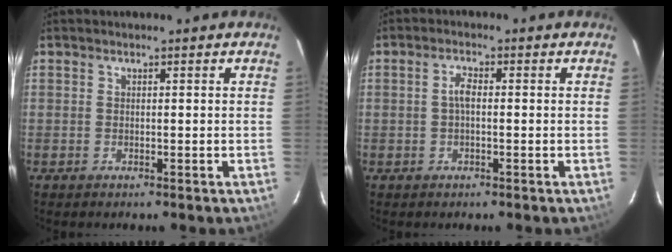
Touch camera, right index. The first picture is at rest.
{"total": 2.1, "force": [-0.2, 0.9, 1.9], "torque": [-0.040, 0.008, -0.003]}